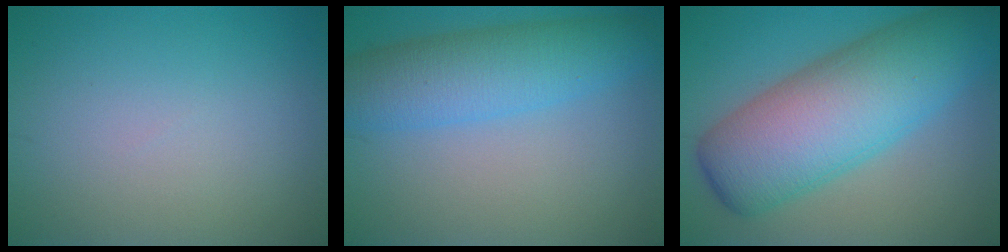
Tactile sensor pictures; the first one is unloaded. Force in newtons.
{"total": 6.4, "press": 6.4, "slide": 0.2}
{"total": 11.5, "press": 11.5, "slide": 0.1}